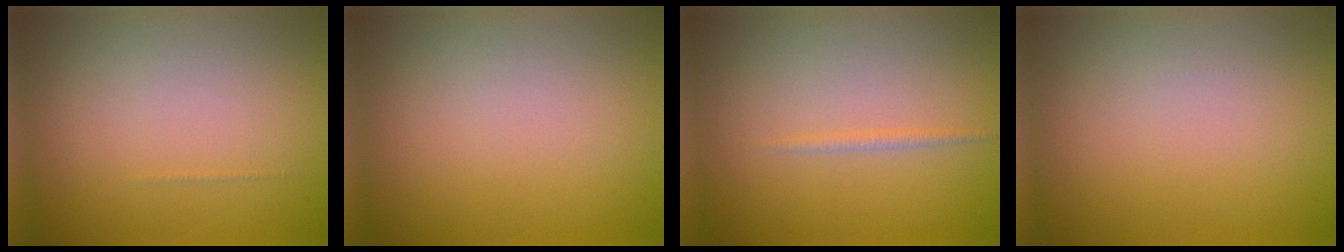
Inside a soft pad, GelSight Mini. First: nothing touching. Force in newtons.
{"total": 0.0}
{"total": 0.7, "press": 0.7, "slide": 0.1}
{"total": 0.0}